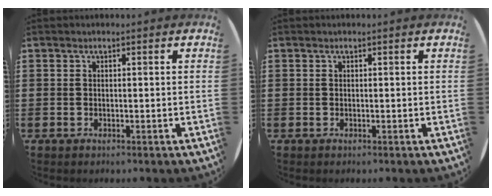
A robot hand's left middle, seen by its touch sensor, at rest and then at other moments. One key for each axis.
{"total": 0.0}